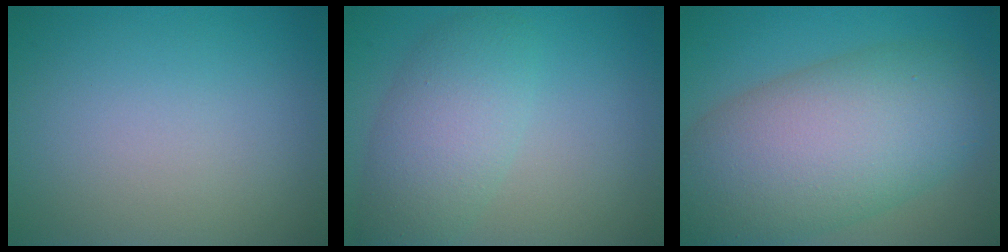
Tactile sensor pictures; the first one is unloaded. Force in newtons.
{"total": 5.0, "press": 5.0, "slide": 0.2}
{"total": 11.8, "press": 11.8, "slide": 0.6}